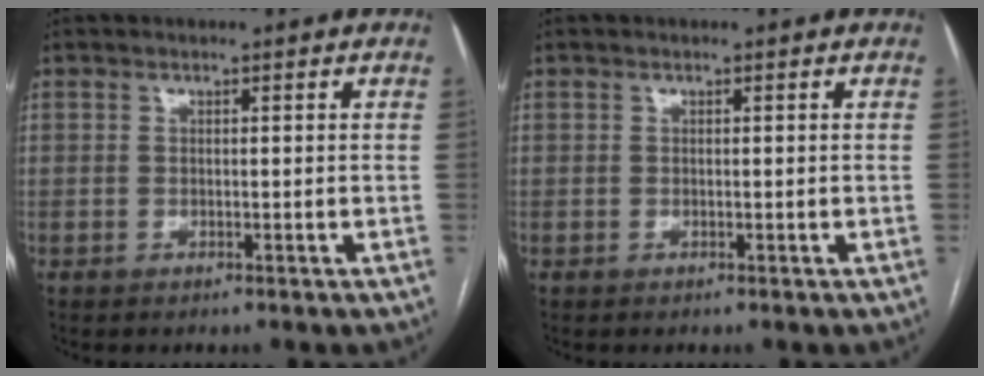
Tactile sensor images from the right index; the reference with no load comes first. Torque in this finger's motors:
{"motor_torque": [0.00, 0.00, 0.00, 0.00]}